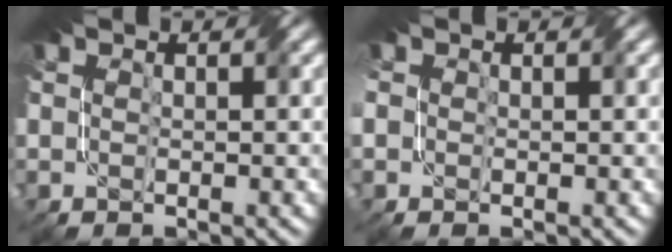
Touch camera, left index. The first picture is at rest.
{"total": 1.7, "force": [0.2, 1.4, 1.0], "torque": [-0.024, 0.010, 0.000]}